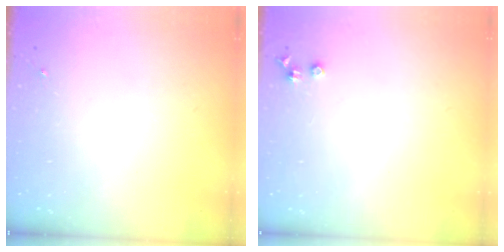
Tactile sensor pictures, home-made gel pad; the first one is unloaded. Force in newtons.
{"total": 3.6, "press": 3.5, "slide": 0.5}